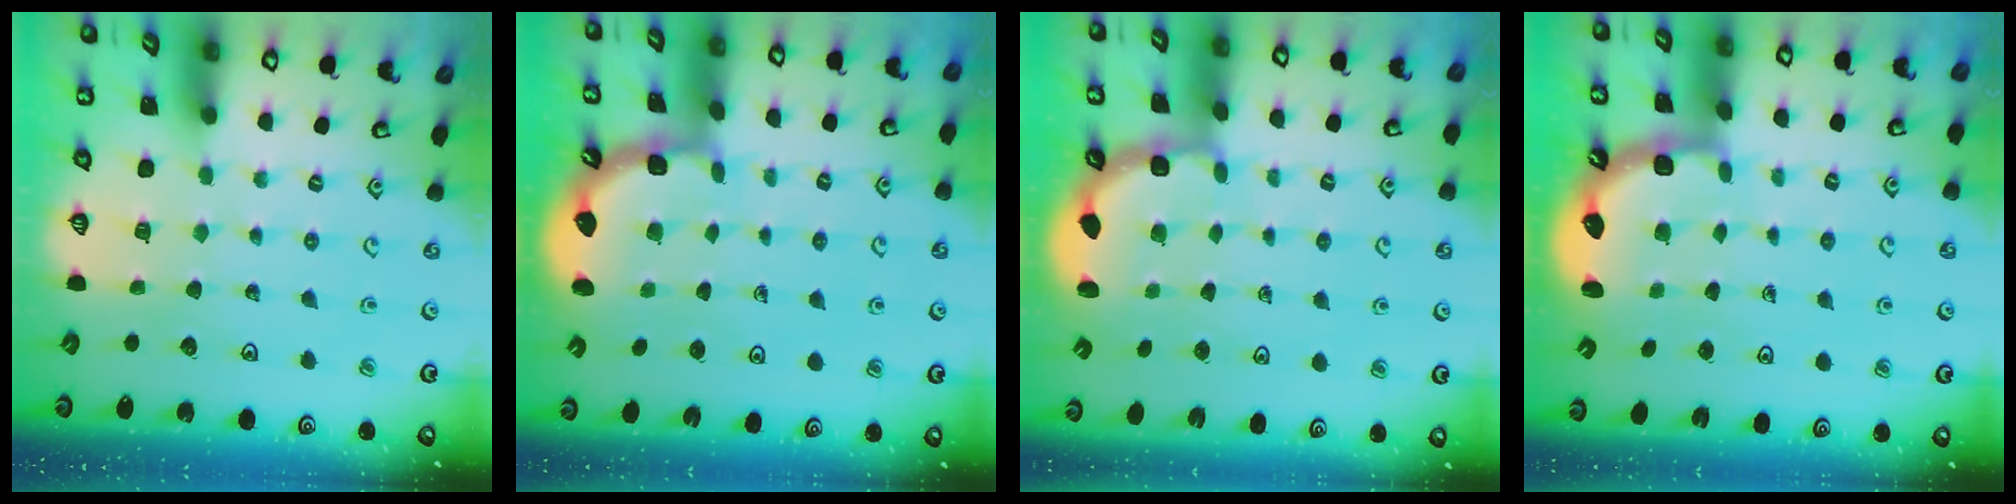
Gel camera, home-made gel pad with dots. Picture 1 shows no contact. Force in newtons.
{"total": 2.0, "press": 2.0, "slide": 0.2}
{"total": 2.9, "press": 2.5, "slide": 1.4}
{"total": 2.5, "press": 2.1, "slide": 1.3}